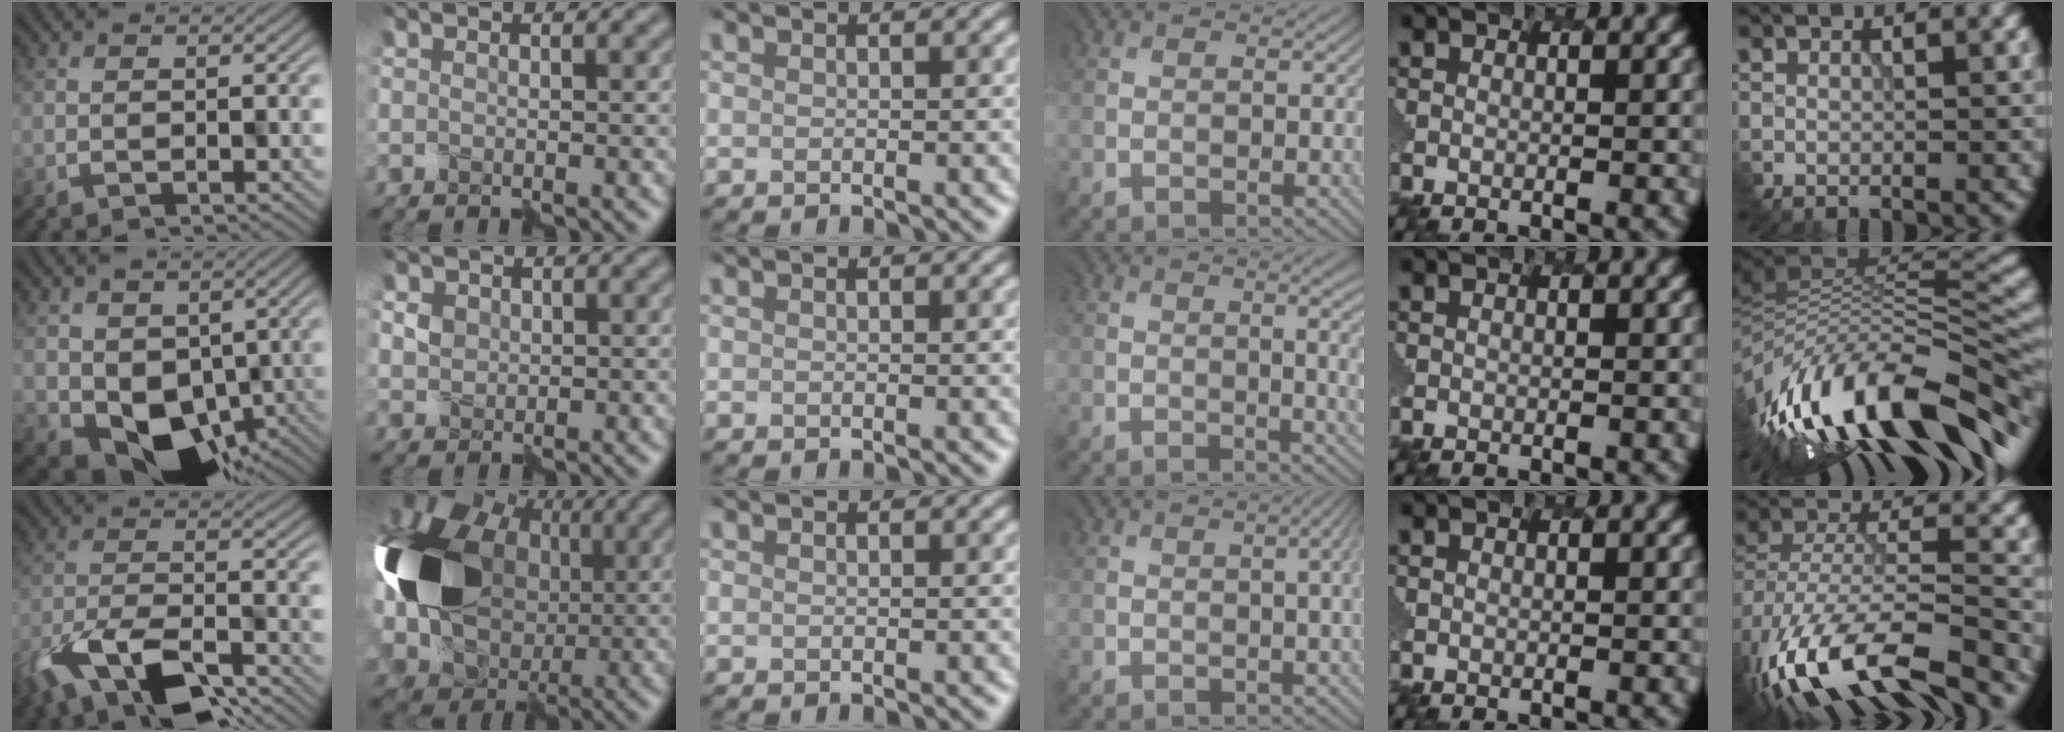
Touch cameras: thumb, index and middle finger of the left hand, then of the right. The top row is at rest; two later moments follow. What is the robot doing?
{"motion": "disassemble", "object": "hinged jar"}